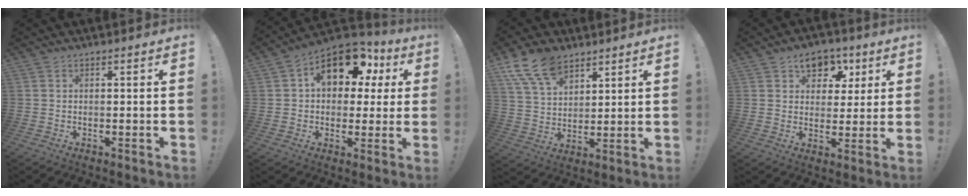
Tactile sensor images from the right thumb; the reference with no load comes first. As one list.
[{"total": 16.0, "force": [6.8, 10.1, 10.4], "torque": [-0.143, -0.024, 0.120]}, {"total": 12.7, "force": [8.6, 7.1, 6.0], "torque": [-0.113, -0.038, 0.166]}, {"total": 9.3, "force": [4.9, 6.9, 3.9], "torque": [-0.037, -0.024, 0.091]}]